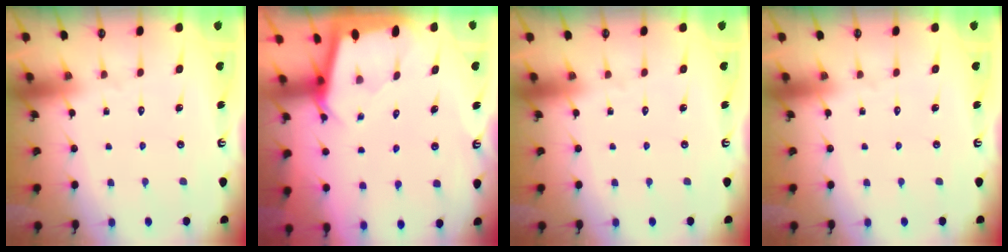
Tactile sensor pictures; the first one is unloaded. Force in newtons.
{"total": 2.3, "press": 2.3, "slide": 0.1}
{"total": 0.0}
{"total": 0.0}